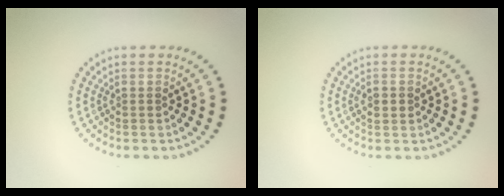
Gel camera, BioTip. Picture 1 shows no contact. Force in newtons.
{"total": 0.8, "press": 0.8, "slide": 0.0}